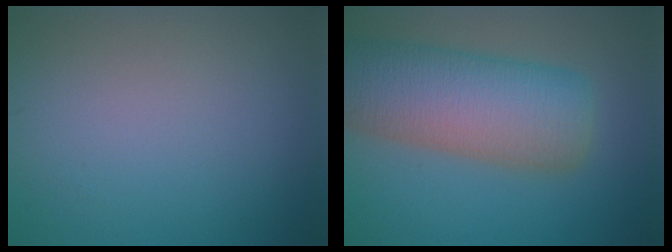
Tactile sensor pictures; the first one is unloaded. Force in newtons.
{"total": 10.0, "press": 9.9, "slide": 0.7}